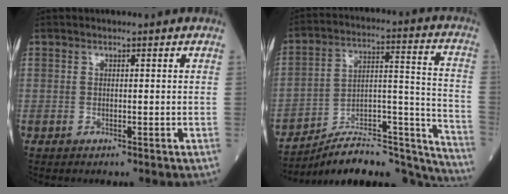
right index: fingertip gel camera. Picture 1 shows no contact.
{"total": 23.1, "force": [-21.7, 3.8, 7.0], "torque": [-0.059, 0.054, -0.323]}